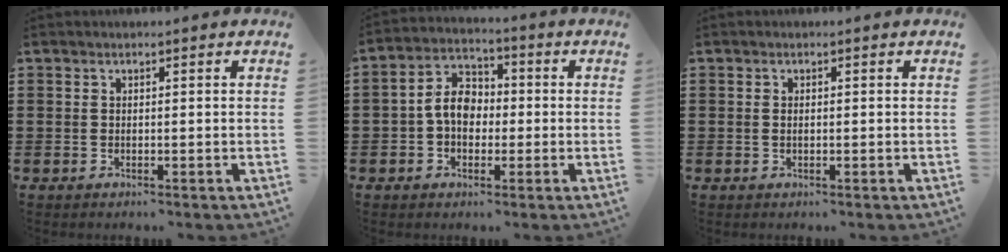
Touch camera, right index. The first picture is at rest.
{"total": 6.5, "force": [-0.4, 4.7, 4.6], "torque": [-0.107, 0.011, -0.013]}
{"total": 0.7, "force": [0.0, 0.4, 0.6], "torque": [-0.014, -0.001, 0.000]}